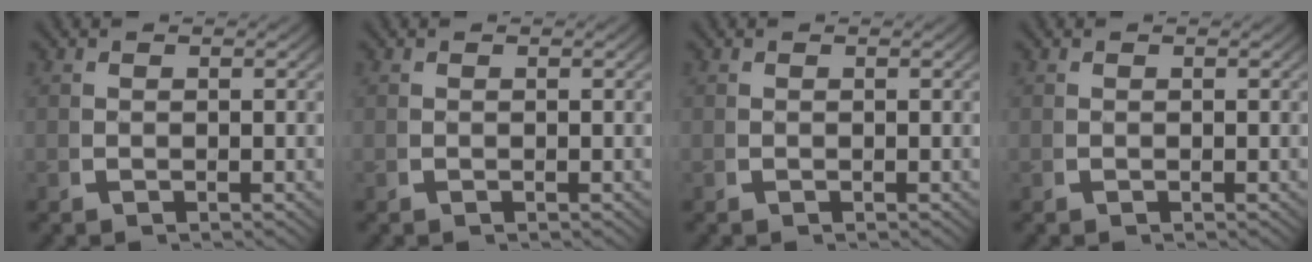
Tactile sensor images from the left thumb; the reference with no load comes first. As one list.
[{"total": 0.0}, {"total": 0.0}, {"total": 0.0}]